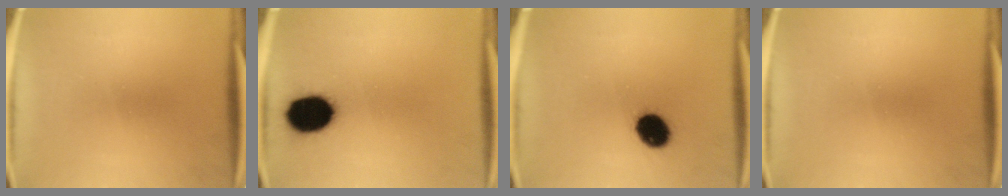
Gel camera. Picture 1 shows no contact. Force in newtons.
{"total": 13.4}
{"total": 9.3}
{"total": 0.0}